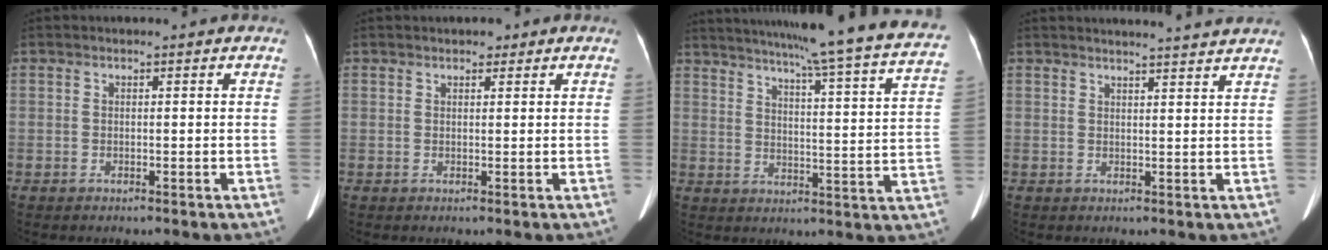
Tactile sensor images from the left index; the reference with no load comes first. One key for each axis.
{"total": 1.4, "fx": 0.9, "fy": 0.7, "fz": 0.7, "tx": -0.011, "ty": 0.003, "tz": 0.012}
{"total": 29.3, "fx": 25.4, "fy": -0.2, "fz": 14.5, "tx": -0.224, "ty": -0.067, "tz": 0.311}
{"total": 8.1, "fx": 7.7, "fy": -0.6, "fz": 2.3, "tx": -0.030, "ty": 0.006, "tz": 0.081}